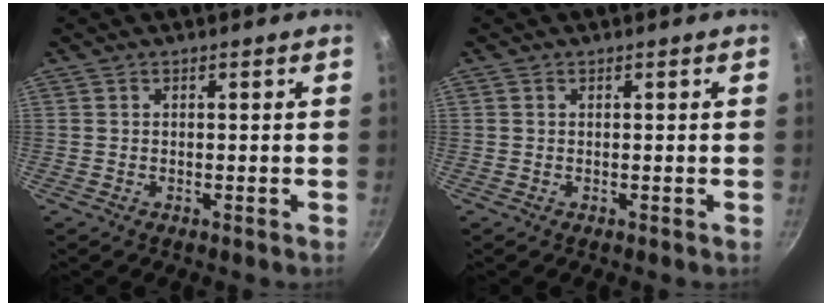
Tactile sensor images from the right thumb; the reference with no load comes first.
{"total": 0.0}